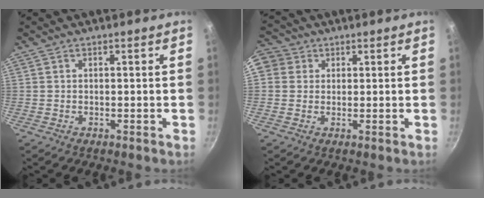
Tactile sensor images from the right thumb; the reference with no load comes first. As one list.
[{"total": 7.2, "force": [1.9, 6.5, 2.5], "torque": [-0.029, 0.009, 0.022]}]